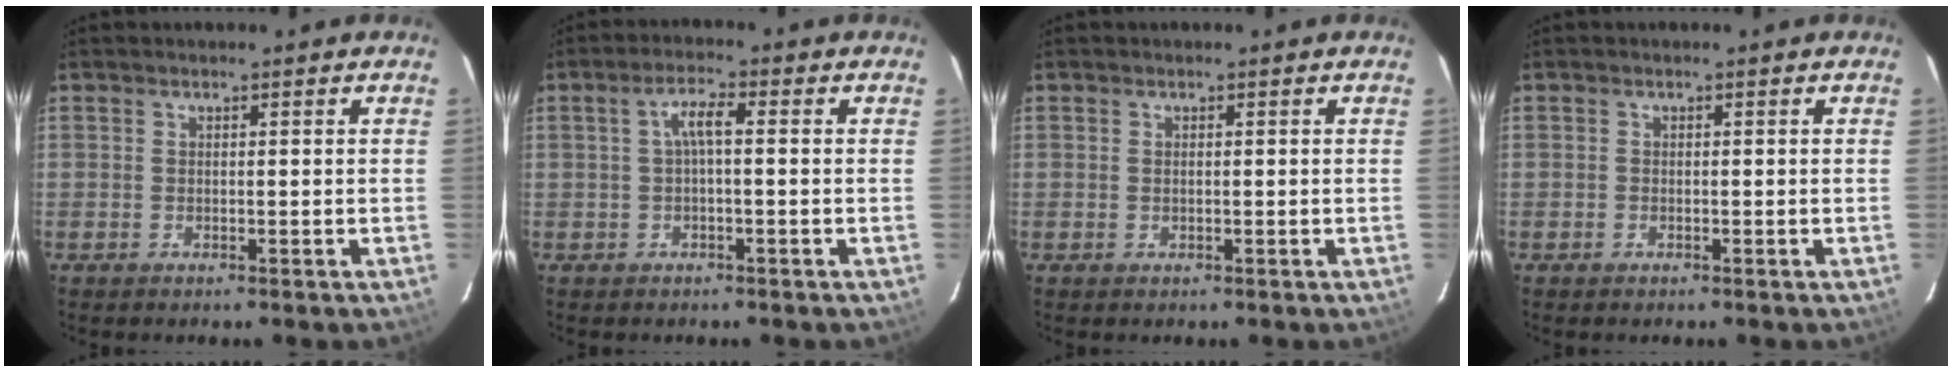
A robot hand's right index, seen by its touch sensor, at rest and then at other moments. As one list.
[{"total": 3.4, "force": [0.0, 0.7, 3.4], "torque": [-0.066, 0.011, 0.003]}, {"total": 0.5, "force": [0.2, 0.2, 0.5], "torque": [-0.010, 0.001, 0.004]}, {"total": 0.5, "force": [-0.4, 0.3, 0.0], "torque": [-0.001, 0.001, -0.009]}]